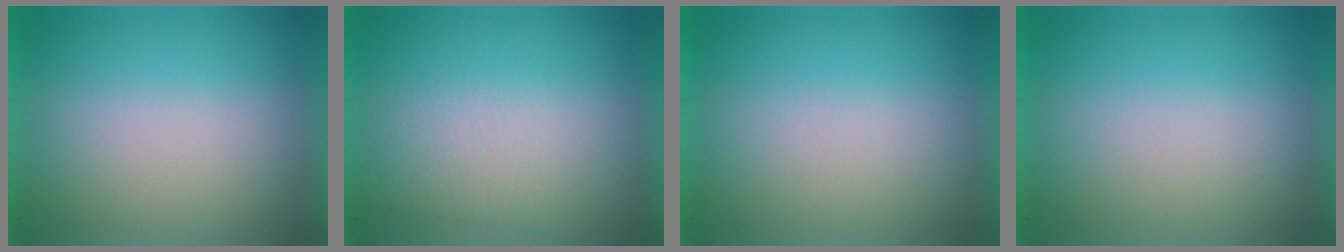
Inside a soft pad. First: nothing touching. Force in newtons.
{"total": 2.8}
{"total": 0.0}
{"total": 0.0}